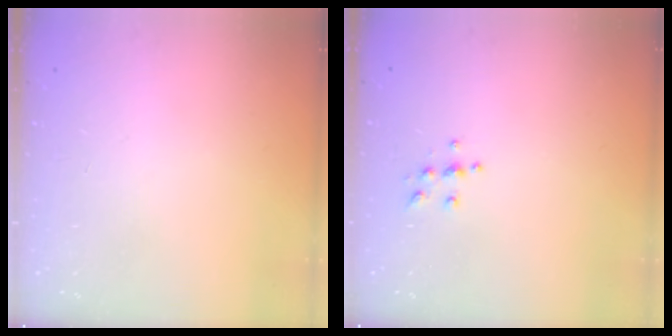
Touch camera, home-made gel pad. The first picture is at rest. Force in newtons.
{"total": 4.6, "press": 4.6, "slide": 0.5}